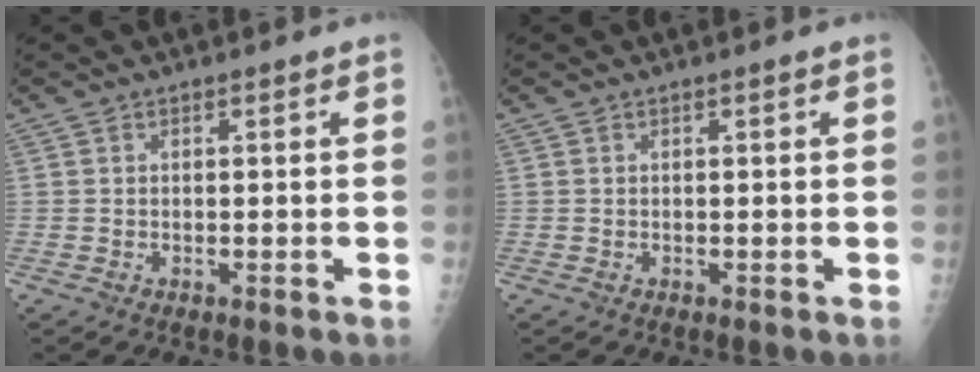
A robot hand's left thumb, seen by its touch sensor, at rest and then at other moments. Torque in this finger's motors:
{"motor_torque": [0.00, 0.00, -0.06, -0.03, 0.00]}